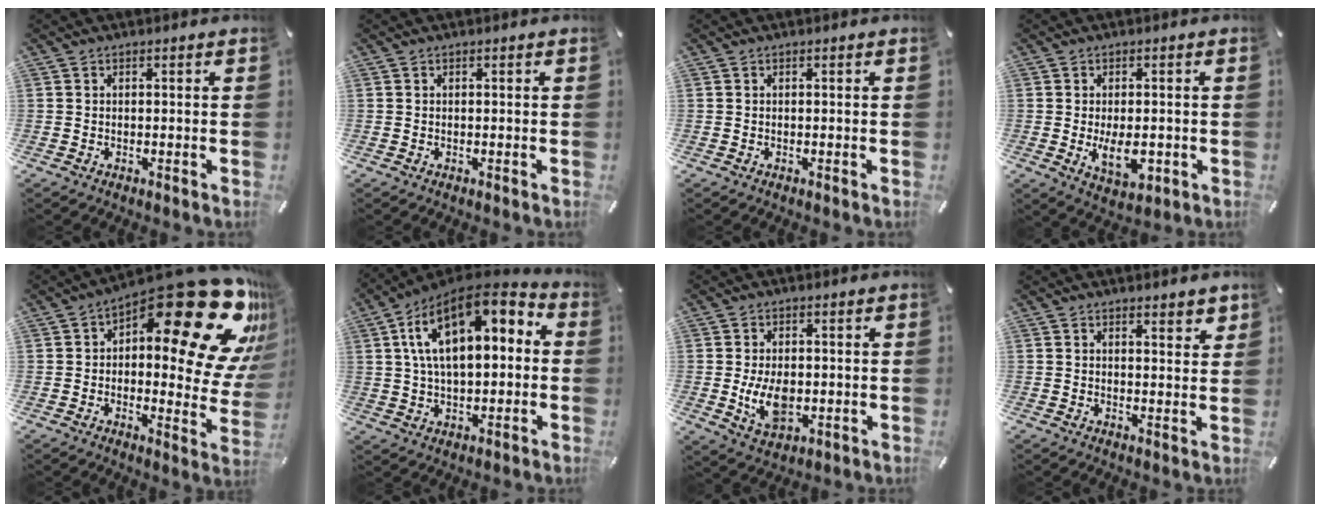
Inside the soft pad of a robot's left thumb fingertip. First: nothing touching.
{"total": 0.0}
{"total": 0.0}
{"total": 7.6, "force": [-1.3, 4.2, 6.2], "torque": [-0.103, -0.010, -0.025]}
{"total": 30.1, "force": [15.0, 12.3, 23.0], "torque": [-0.277, -0.124, 0.258]}
{"total": 15.8, "force": [5.7, 9.1, 11.6], "torque": [-0.211, -0.035, 0.099]}
{"total": 8.2, "force": [-0.7, 5.3, 6.2], "torque": [-0.131, -0.010, -0.016]}
{"total": 3.0, "force": [2.7, 0.9, 0.9], "torque": [-0.007, -0.019, 0.047]}